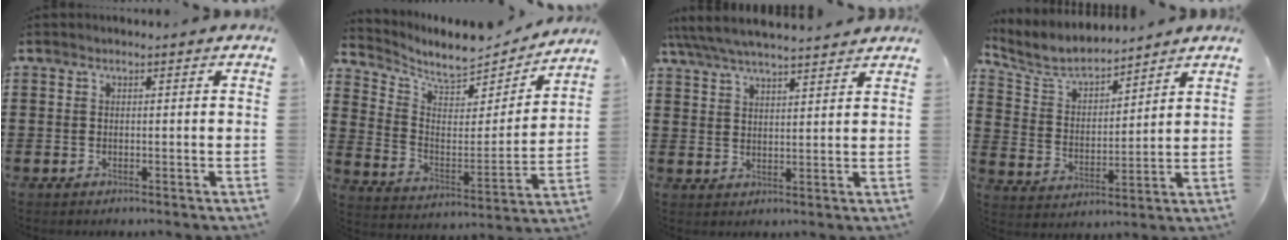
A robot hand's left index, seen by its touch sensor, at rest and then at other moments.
{"total": 7.1, "force": [6.5, 1.8, 2.4], "torque": [-0.072, -0.050, 0.110]}
{"total": 5.4, "force": [5.0, 0.5, 1.9], "torque": [-0.054, -0.018, 0.090]}
{"total": 6.2, "force": [5.8, 1.5, 1.9], "torque": [-0.068, -0.029, 0.098]}